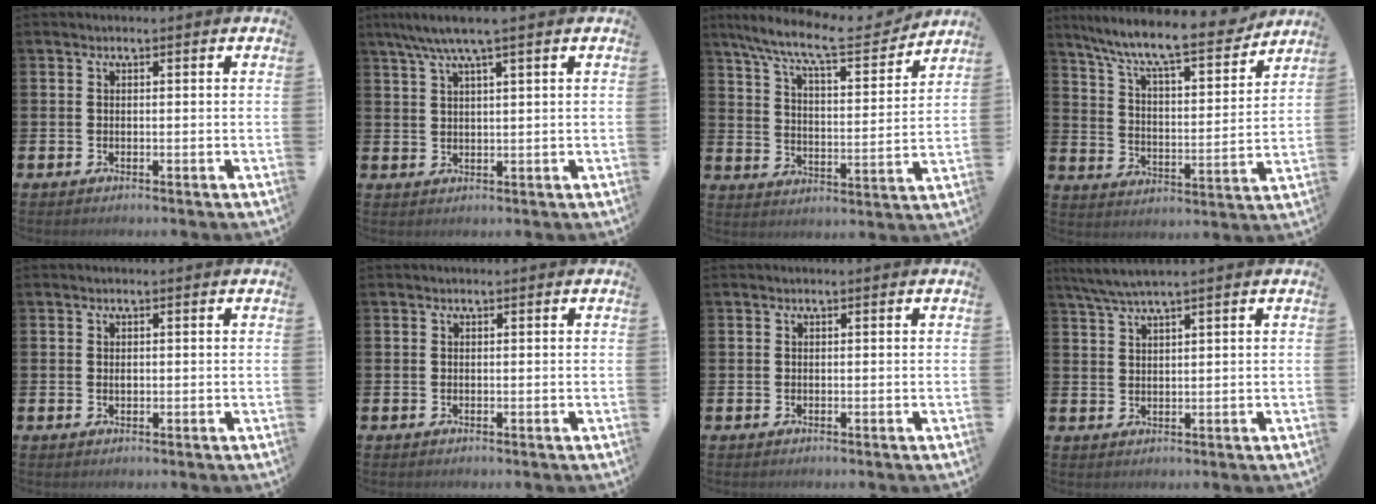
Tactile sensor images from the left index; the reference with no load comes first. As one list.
[{"total": 4.7, "force": [3.3, 0.2, 3.2], "torque": [-0.074, -0.001, 0.060]}, {"total": 10.5, "force": [9.2, 1.8, 4.8], "torque": [-0.124, -0.053, 0.156]}, {"total": 10.5, "force": [9.4, 1.5, 4.5], "torque": [-0.123, -0.064, 0.158]}, {"total": 0.6, "force": [0.1, 0.4, 0.4], "torque": [-0.009, 0.002, 0.000]}, {"total": 0.0}, {"total": 0.0}, {"total": 3.5, "force": [3.0, -0.2, 1.8], "torque": [-0.047, -0.002, 0.055]}]